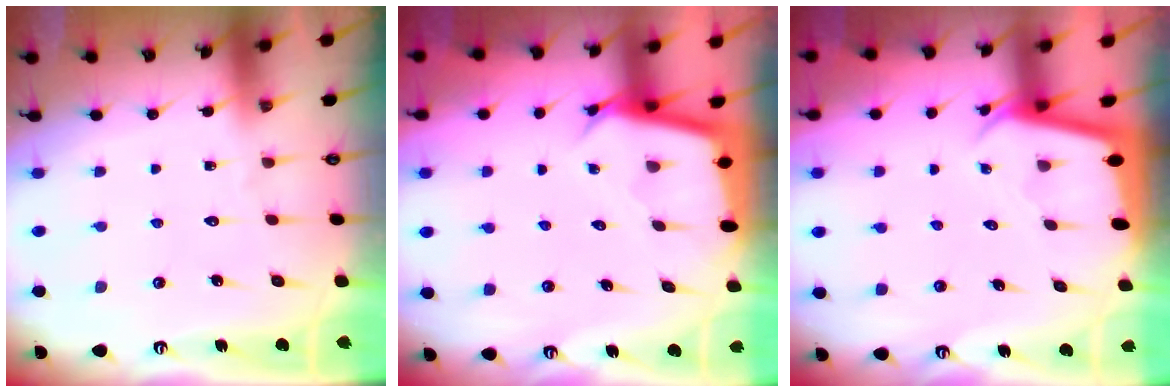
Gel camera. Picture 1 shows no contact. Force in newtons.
{"total": 2.8, "press": 2.8, "slide": 0.0}
{"total": 2.4, "press": 2.4, "slide": 0.1}